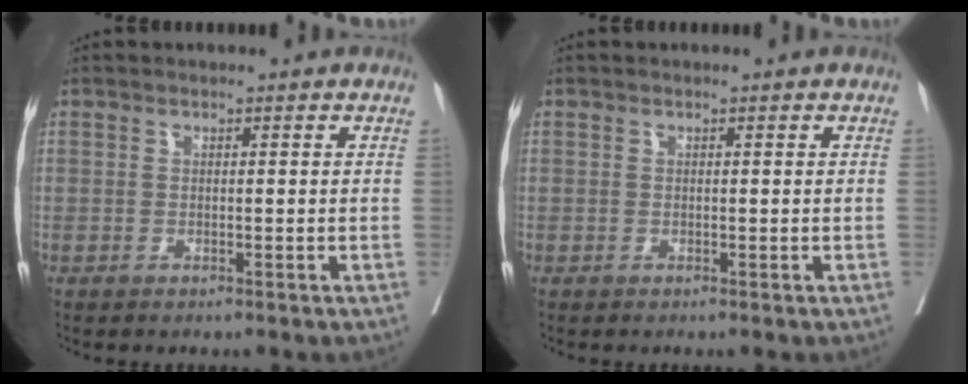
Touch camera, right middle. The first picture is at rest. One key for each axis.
{"total": 0.0}